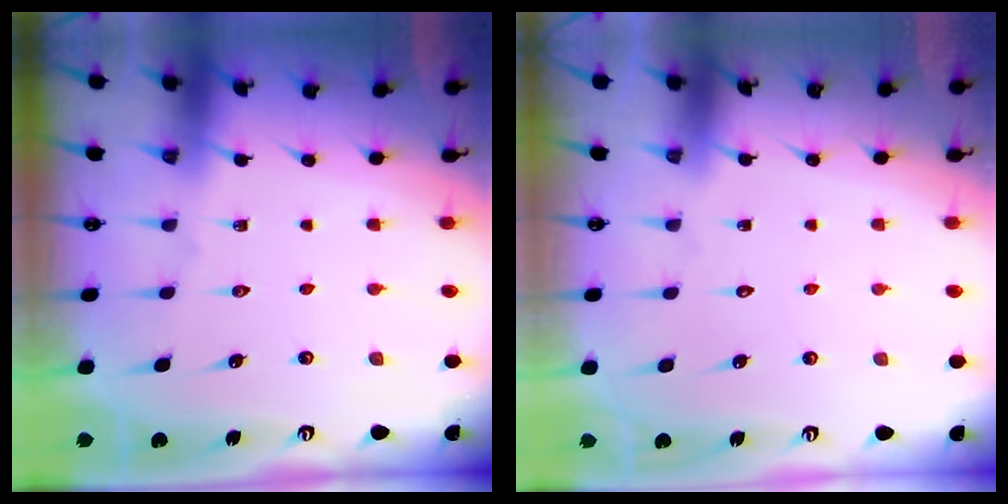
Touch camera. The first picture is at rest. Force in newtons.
{"total": 1.7, "press": 1.7, "slide": 0.1}